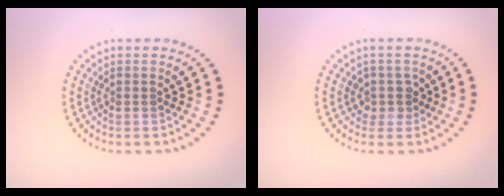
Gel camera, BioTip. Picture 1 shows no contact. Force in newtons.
{"total": 1.7, "press": 1.4, "slide": 1.0}